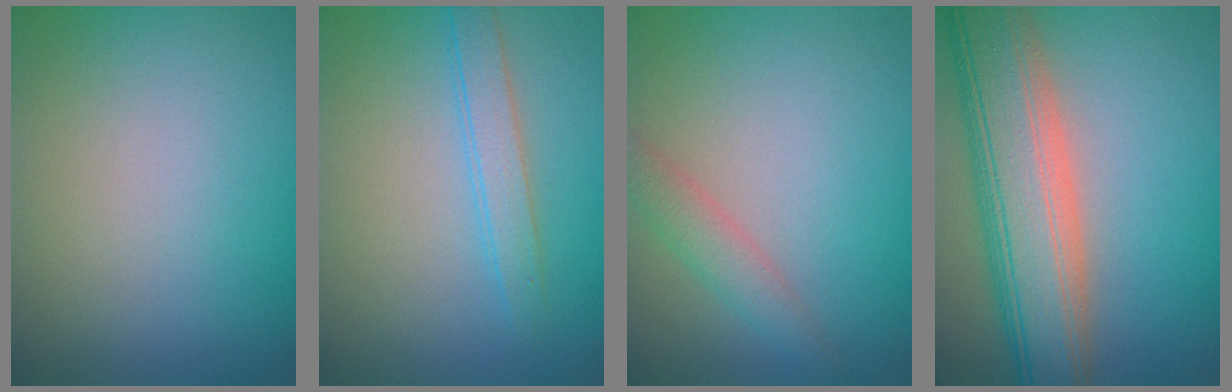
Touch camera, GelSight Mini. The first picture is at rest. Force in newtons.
{"total": 2.1, "press": 2.1, "slide": 0.1}
{"total": 2.2, "press": 2.2, "slide": 0.1}
{"total": 10.0, "press": 9.9, "slide": 0.9}